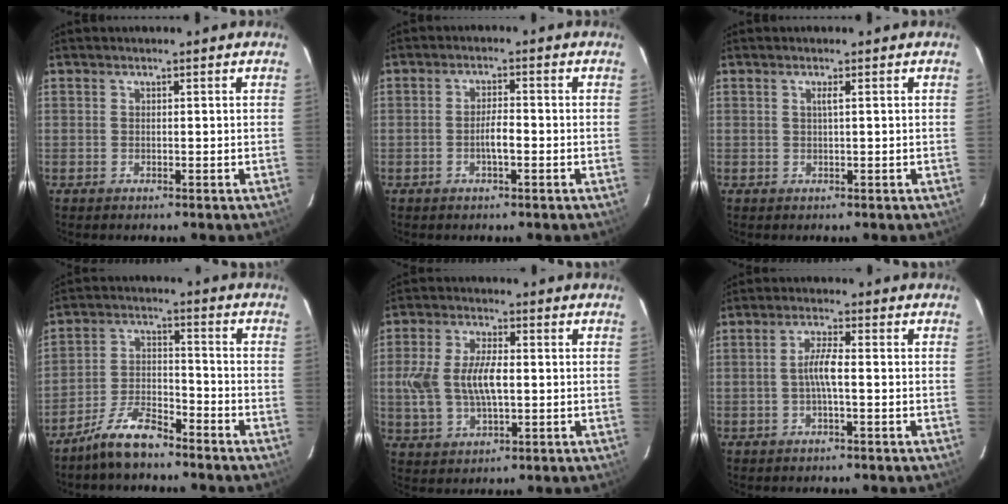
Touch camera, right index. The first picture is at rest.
{"total": 3.2, "force": [-1.2, 0.6, 2.9], "torque": [-0.055, 0.003, -0.019]}
{"total": 0.9, "force": [0.2, -0.3, 0.8], "torque": [-0.016, 0.001, 0.003]}
{"total": 8.6, "force": [-7.1, 2.4, 4.2], "torque": [-0.096, 0.013, -0.134]}
{"total": 10.7, "force": [-0.2, 5.3, 9.3], "torque": [-0.197, 0.007, 0.000]}
{"total": 3.7, "force": [-0.7, 0.2, 3.7], "torque": [-0.073, 0.005, -0.013]}